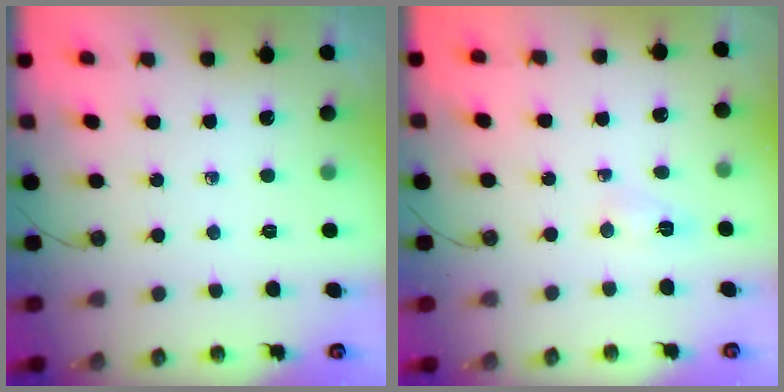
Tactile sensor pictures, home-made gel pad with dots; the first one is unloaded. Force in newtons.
{"total": 2.9, "press": 2.7, "slide": 1.2}